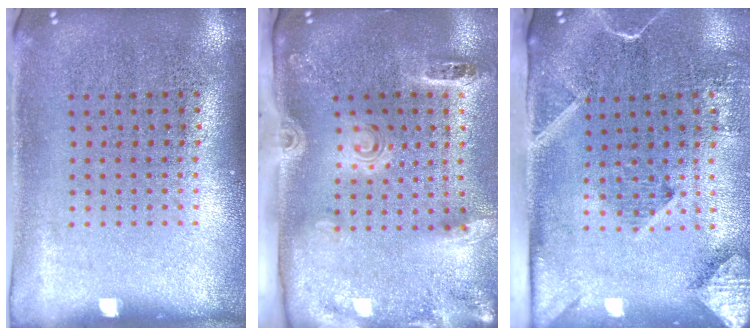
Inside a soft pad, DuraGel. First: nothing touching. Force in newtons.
{"total": 2.9, "press": 2.0, "slide": 2.1}
{"total": 2.9, "press": 2.1, "slide": 2.0}